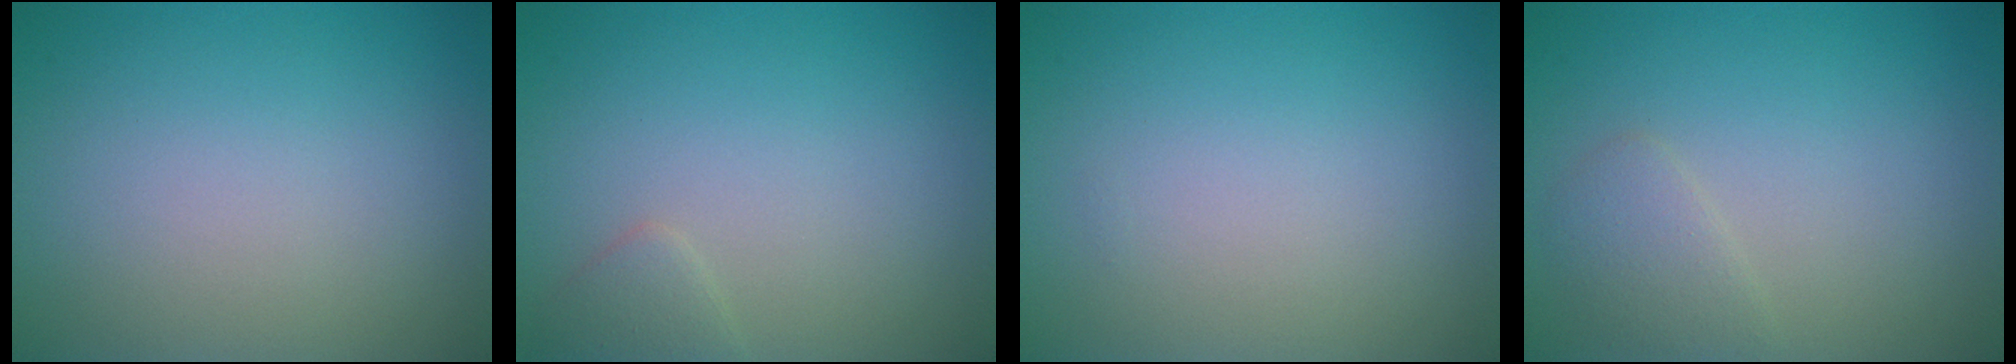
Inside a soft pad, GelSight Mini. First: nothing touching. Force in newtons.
{"total": 1.2, "press": 1.2, "slide": 0.1}
{"total": 0.0}
{"total": 1.7, "press": 1.7, "slide": 0.0}